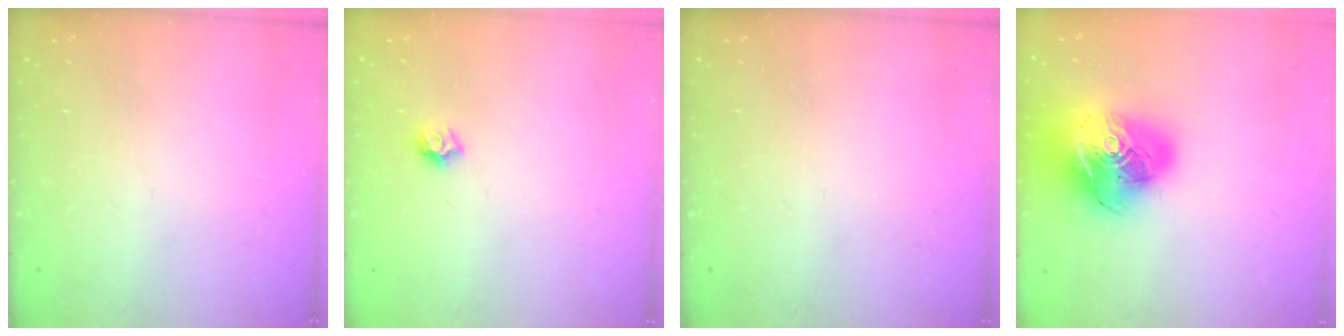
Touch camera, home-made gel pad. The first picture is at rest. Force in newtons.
{"total": 5.8, "press": 5.8, "slide": 0.7}
{"total": 0.0}
{"total": 22.2, "press": 22.0, "slide": 2.8}